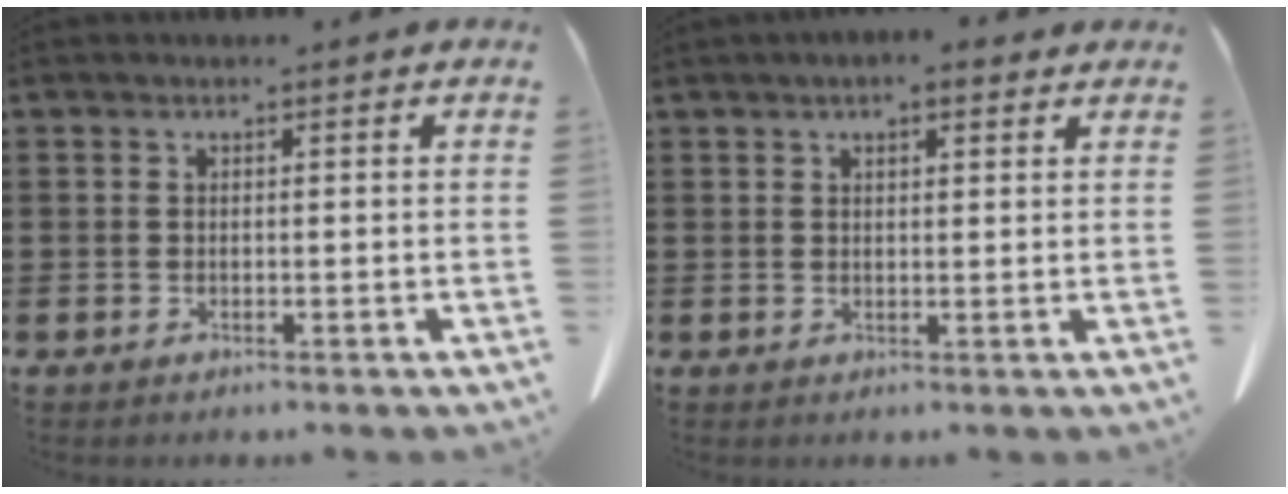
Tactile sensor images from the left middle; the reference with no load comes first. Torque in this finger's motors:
{"motor_torque": [1.80, 0.33, 0.50, 0.10]}